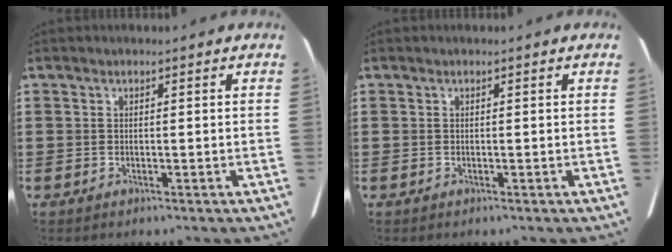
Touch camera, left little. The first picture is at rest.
{"total": 0.0}